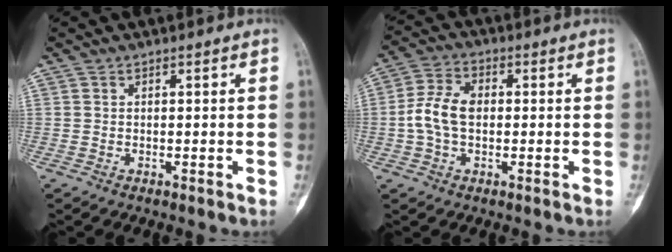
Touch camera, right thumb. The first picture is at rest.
{"total": 7.6, "force": [-0.4, 4.9, 5.8], "torque": [-0.123, 0.022, -0.010]}